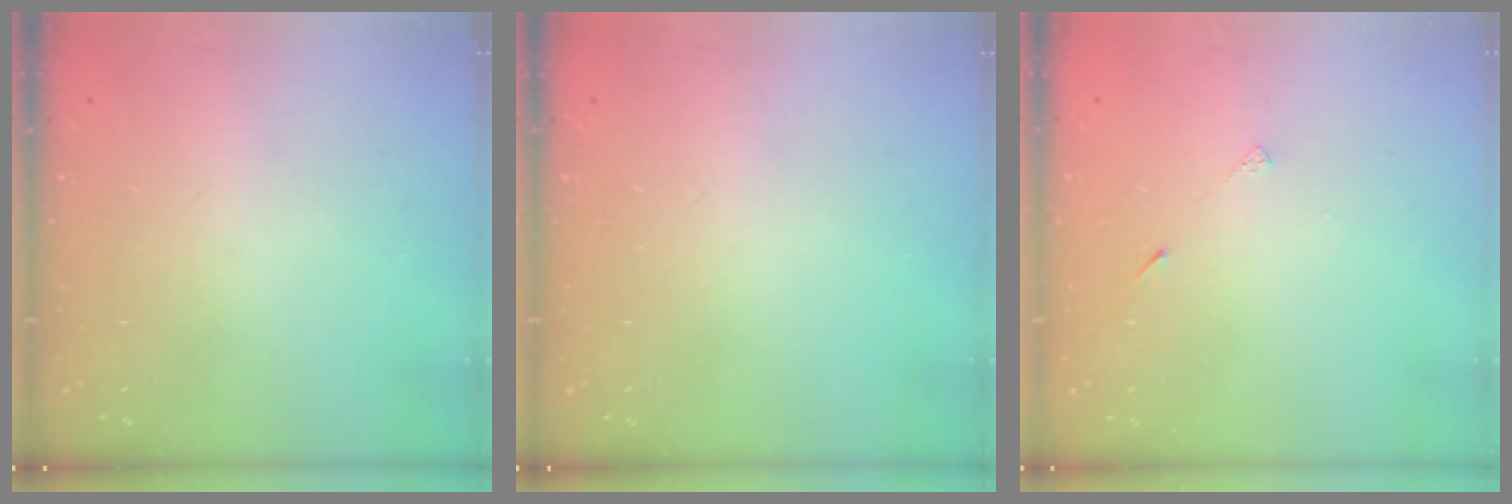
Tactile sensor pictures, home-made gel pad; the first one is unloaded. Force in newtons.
{"total": 0.0}
{"total": 3.9, "press": 3.8, "slide": 0.6}